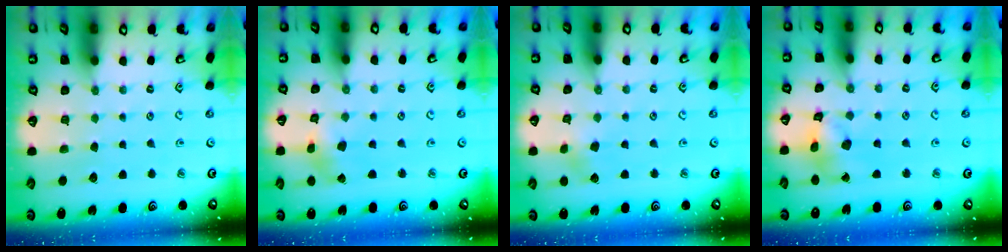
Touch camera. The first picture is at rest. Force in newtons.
{"total": 2.2, "press": 2.2, "slide": 0.4}
{"total": 3.2, "press": 3.1, "slide": 0.5}
{"total": 10.8, "press": 10.7, "slide": 1.1}